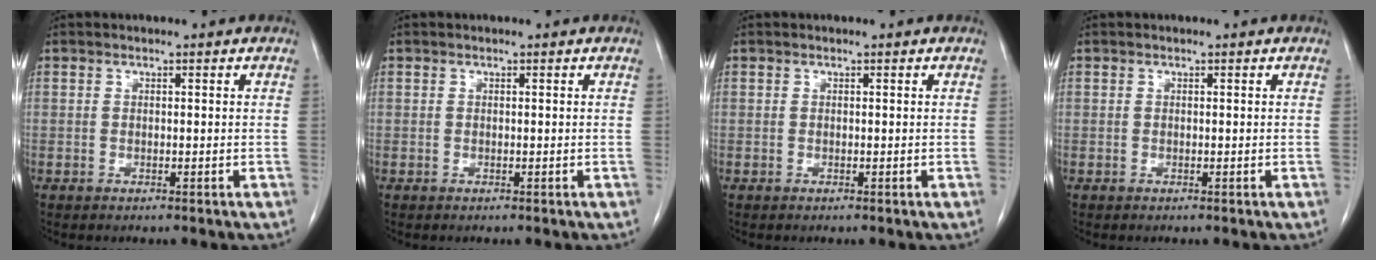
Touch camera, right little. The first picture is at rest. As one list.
[{"total": 0.0}, {"total": 0.0}, {"total": 0.0}]